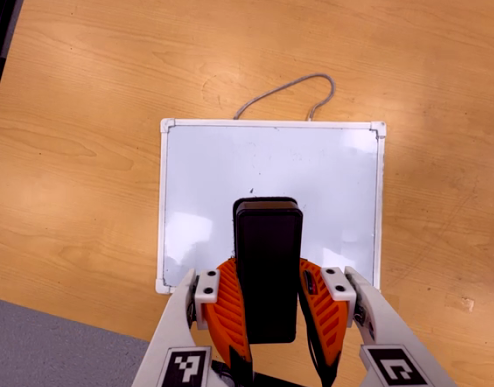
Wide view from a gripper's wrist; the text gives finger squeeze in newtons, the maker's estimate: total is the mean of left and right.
{"total": 8.3, "left": 6.5, "right": 10.0}